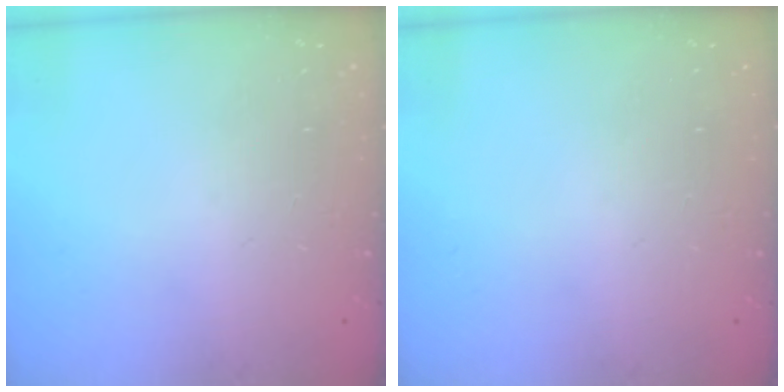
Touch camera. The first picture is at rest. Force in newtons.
{"total": 0.0}